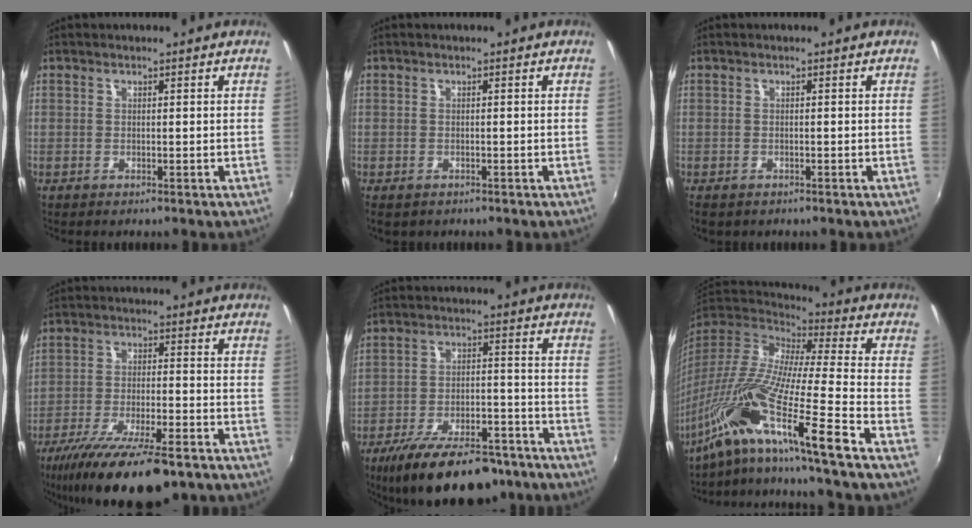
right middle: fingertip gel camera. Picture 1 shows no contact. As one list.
[{"total": 2.7, "force": [-1.6, 1.7, 1.4], "torque": [-0.029, -0.014, -0.023]}, {"total": 2.6, "force": [-1.7, 1.5, 1.3], "torque": [-0.028, -0.014, -0.025]}, {"total": 17.7, "force": [-13.0, 4.3, 11.3], "torque": [-0.220, -0.047, -0.214]}, {"total": 21.4, "force": [-16.4, 8.0, 11.2], "torque": [-0.205, -0.018, -0.237]}, {"total": 21.6, "force": [-15.0, -1.4, 15.4], "torque": [-0.265, -0.046, -0.286]}]